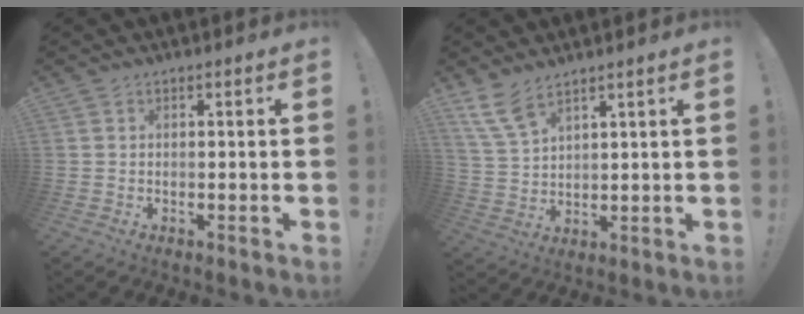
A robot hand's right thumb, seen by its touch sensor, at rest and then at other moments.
{"total": 8.6, "force": [6.6, 3.6, 4.0], "torque": [-0.079, -0.035, 0.130]}